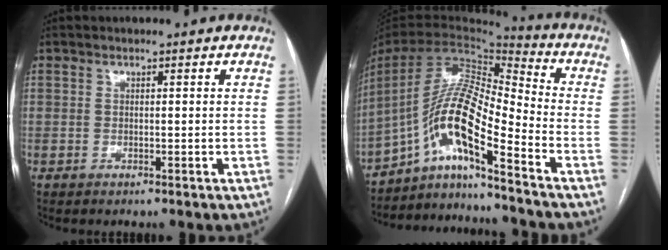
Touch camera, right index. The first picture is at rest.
{"total": 15.9, "force": [-8.9, 1.6, 13.1], "torque": [-0.246, 0.017, -0.157]}